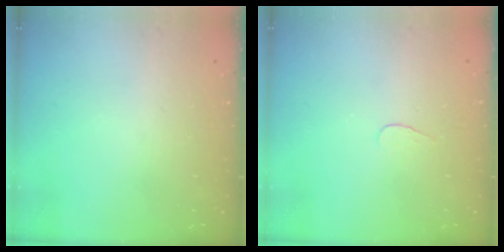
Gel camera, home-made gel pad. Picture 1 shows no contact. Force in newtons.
{"total": 2.8, "press": 2.7, "slide": 0.3}